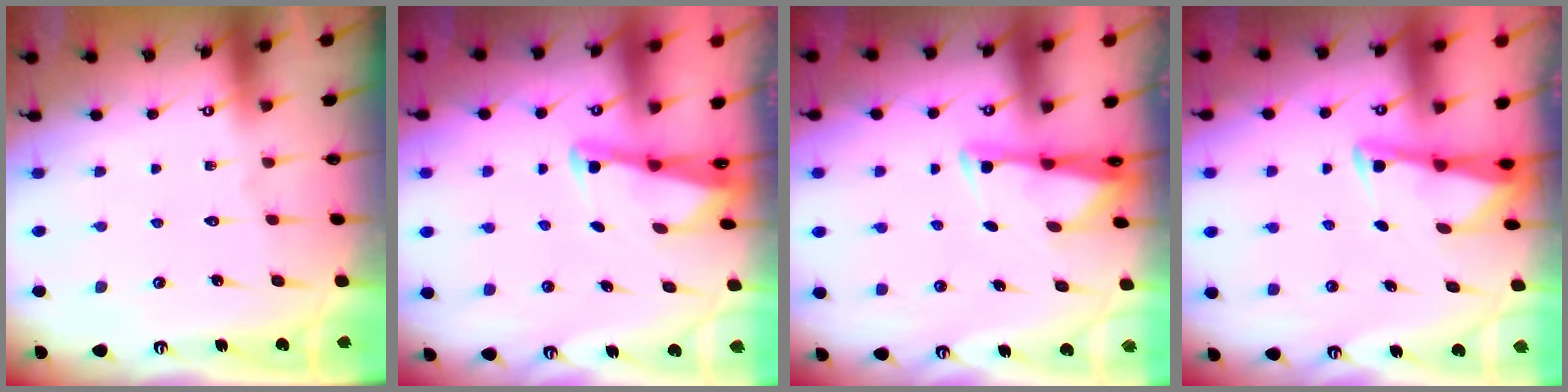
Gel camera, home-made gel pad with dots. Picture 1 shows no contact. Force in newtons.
{"total": 2.5, "press": 2.5, "slide": 0.2}
{"total": 2.9, "press": 2.9, "slide": 0.4}
{"total": 3.3, "press": 3.3, "slide": 0.4}